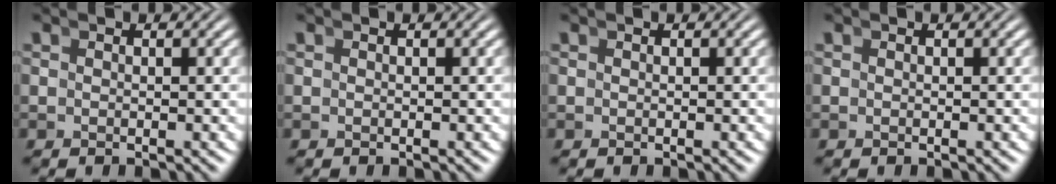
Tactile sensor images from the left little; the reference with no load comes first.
{"total": 0.0}
{"total": 0.0}
{"total": 0.0}